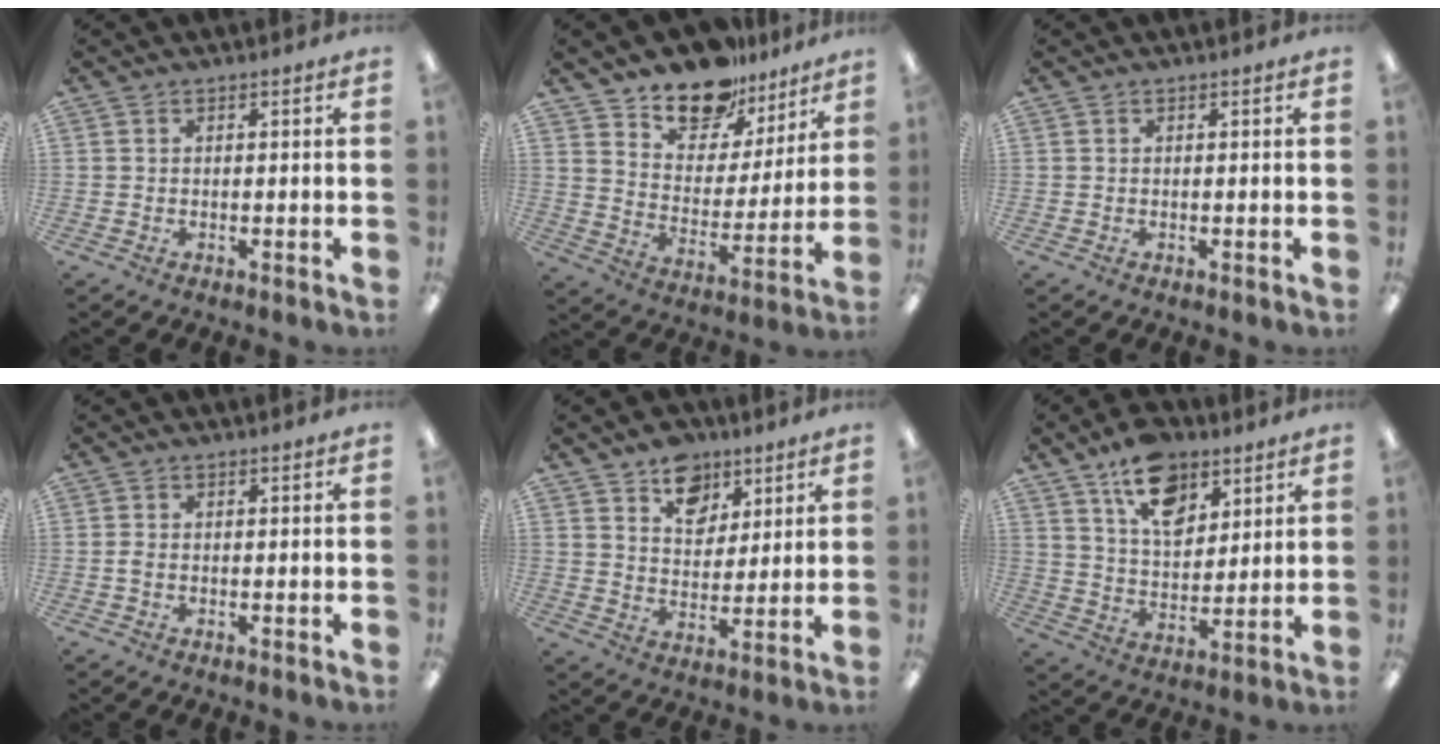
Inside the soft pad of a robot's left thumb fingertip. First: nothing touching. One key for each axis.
{"total": 14.5, "fx": 11.9, "fy": 7.6, "fz": 3.6, "tx": -0.063, "ty": -0.094, "tz": 0.219}
{"total": 0.0}
{"total": 1.1, "fx": -0.1, "fy": 0.6, "fz": 0.9, "tx": -0.018, "ty": 0.003, "tz": -0.003}
{"total": 10.1, "fx": 7.0, "fy": 6.8, "fz": 2.5, "tx": -0.027, "ty": -0.044, "tz": 0.128}
{"total": 14.2, "fx": 8.7, "fy": 8.5, "fz": 7.4, "tx": -0.112, "ty": -0.037, "tz": 0.158}